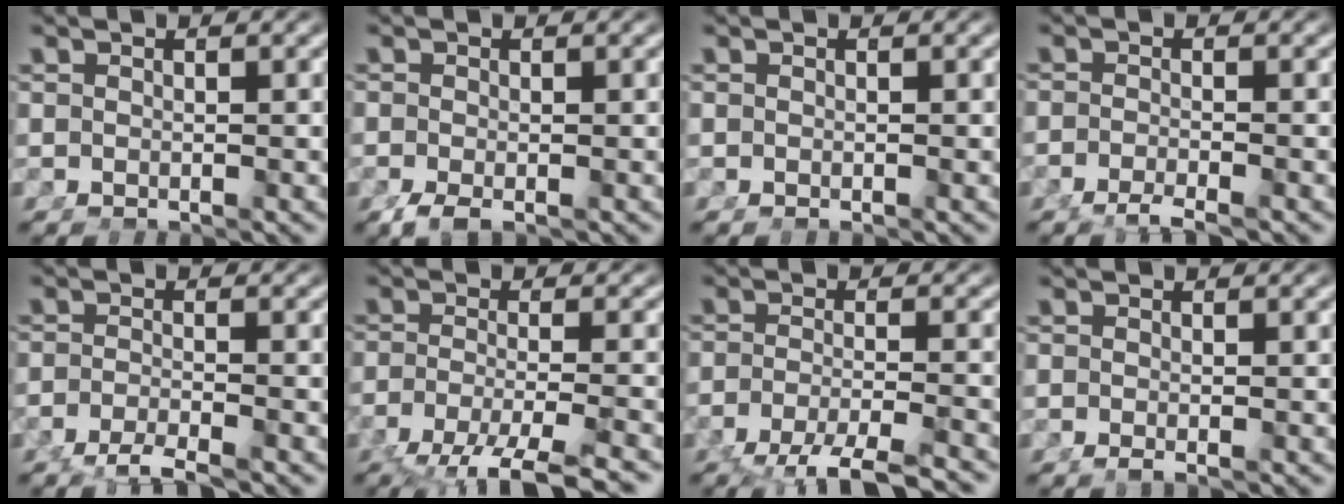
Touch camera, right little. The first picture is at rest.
{"total": 1.6, "force": [-1.3, 0.3, 1.0], "torque": [-0.021, -0.014, -0.013]}
{"total": 0.0}
{"total": 2.2, "force": [-1.9, -0.1, 1.0], "torque": [-0.012, -0.005, -0.034]}
{"total": 2.6, "force": [-2.3, -0.3, 1.2], "torque": [-0.019, -0.010, -0.036]}
{"total": 6.8, "force": [-5.3, 1.3, 4.1], "torque": [-0.064, -0.033, -0.066]}
{"total": 5.3, "force": [-4.3, 0.6, 3.1], "torque": [-0.044, -0.023, -0.059]}
{"total": 0.9, "force": [-0.7, 0.1, 0.6], "torque": [-0.009, -0.003, -0.011]}